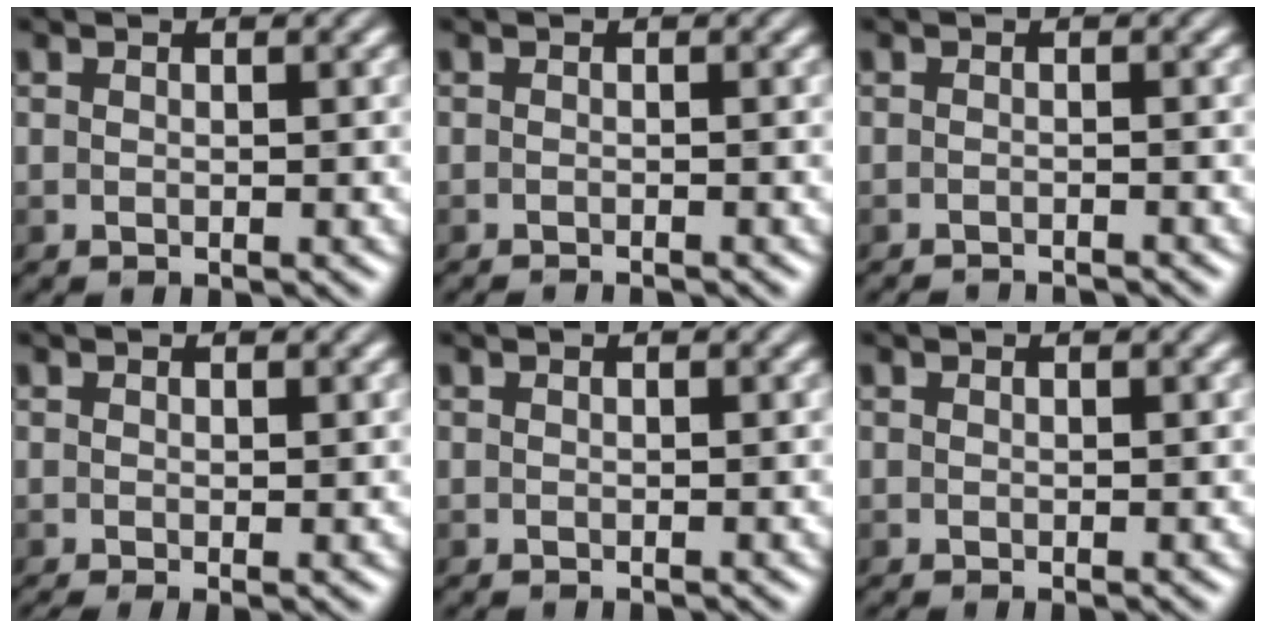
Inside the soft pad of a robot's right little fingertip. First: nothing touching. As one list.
[{"total": 1.9, "force": [-1.7, 0.3, 0.8], "torque": [0.001, 0.000, -0.027]}, {"total": 3.2, "force": [-3.1, 0.3, 0.8], "torque": [-0.007, 0.000, -0.046]}, {"total": 1.2, "force": [-0.2, 0.3, 1.1], "torque": [-0.021, -0.004, -0.003]}, {"total": 0.0}, {"total": 0.0}]